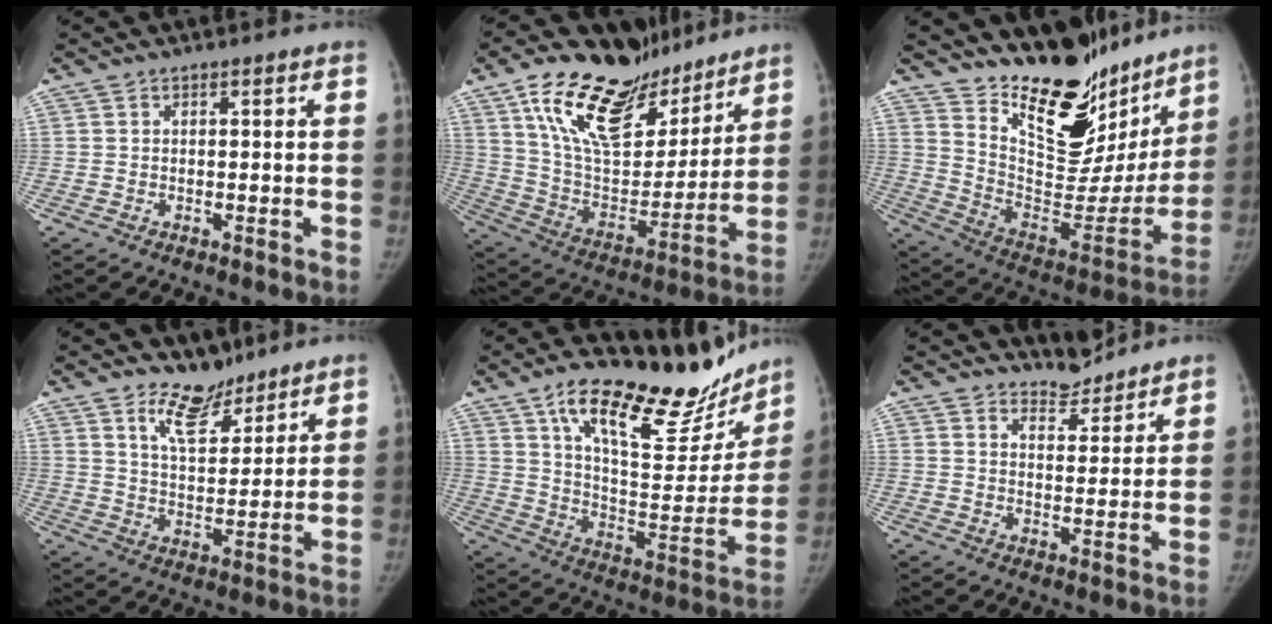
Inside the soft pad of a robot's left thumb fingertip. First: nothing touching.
{"total": 26.4, "force": [17.7, 12.4, 15.2], "torque": [-0.213, -0.066, 0.302]}
{"total": 26.0, "force": [20.0, 11.5, 11.9], "torque": [-0.132, -0.129, 0.310]}
{"total": 8.6, "force": [6.6, 4.2, 3.5], "torque": [-0.030, -0.057, 0.117]}
{"total": 25.8, "force": [19.1, 9.3, 14.8], "torque": [-0.168, -0.090, 0.292]}
{"total": 5.0, "force": [4.9, 1.2, -0.4], "torque": [0.025, -0.048, 0.079]}